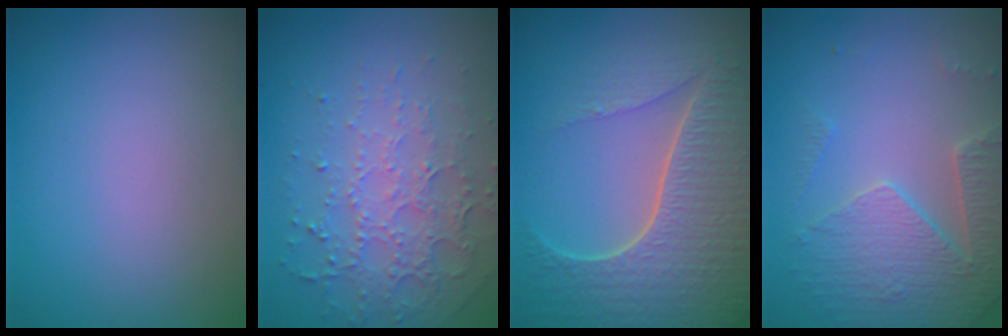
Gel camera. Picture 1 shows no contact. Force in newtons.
{"total": 4.7, "press": 3.3, "slide": 3.3}
{"total": 7.4, "press": 5.4, "slide": 5.1}
{"total": 3.6, "press": 3.5, "slide": 1.1}